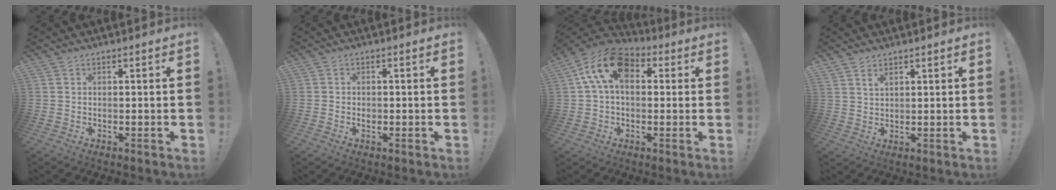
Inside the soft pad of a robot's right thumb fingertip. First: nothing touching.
{"total": 1.0, "force": [-0.6, 0.8, 0.4], "torque": [0.003, -0.001, -0.011]}
{"total": 14.8, "force": [4.2, 9.1, 10.9], "torque": [-0.202, 0.001, 0.073]}
{"total": 2.4, "force": [1.9, 1.0, 1.1], "torque": [-0.008, -0.015, 0.033]}